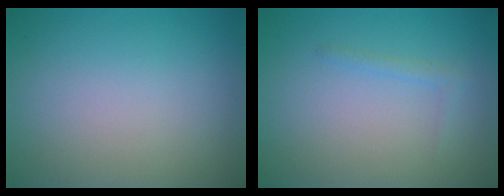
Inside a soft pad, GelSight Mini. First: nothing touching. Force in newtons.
{"total": 0.8, "press": 0.8, "slide": 0.1}